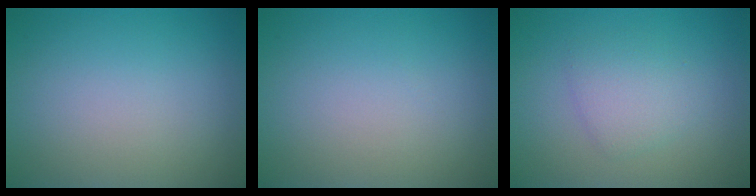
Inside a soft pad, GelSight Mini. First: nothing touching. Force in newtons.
{"total": 0.0}
{"total": 2.4, "press": 2.4, "slide": 0.3}